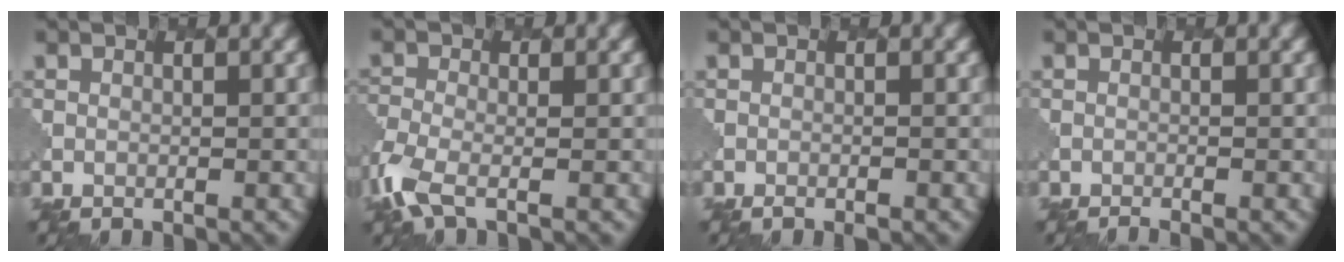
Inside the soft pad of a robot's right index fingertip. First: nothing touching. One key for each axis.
{"total": 3.9, "fx": -2.3, "fy": 1.5, "fz": 2.8, "tx": -0.074, "ty": -0.010, "tz": -0.057}
{"total": 0.6, "fx": -0.6, "fy": 0.1, "fz": 0.3, "tx": -0.002, "ty": 0.000, "tz": -0.009}
{"total": 0.7, "fx": -0.7, "fy": 0.1, "fz": 0.2, "tx": 0.004, "ty": -0.001, "tz": -0.013}